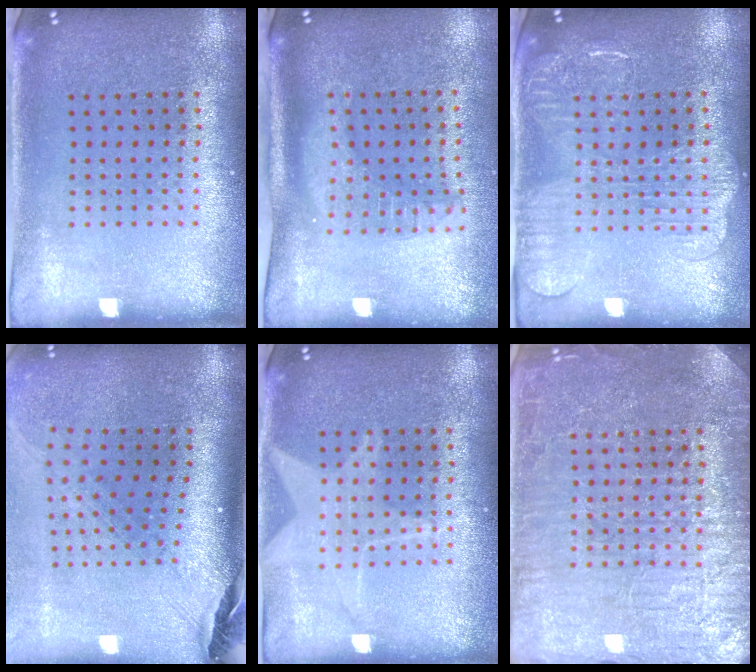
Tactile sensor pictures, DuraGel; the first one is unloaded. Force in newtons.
{"total": 1.9, "press": 1.6, "slide": 1.1}
{"total": 2.1, "press": 1.9, "slide": 0.9}
{"total": 2.3, "press": 1.8, "slide": 1.4}
{"total": 2.3, "press": 2.3, "slide": 0.3}
{"total": 7.1, "press": 7.1, "slide": 1.1}